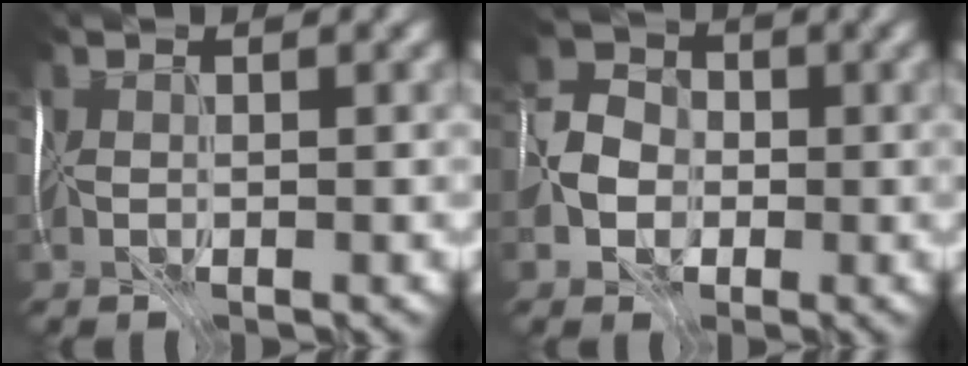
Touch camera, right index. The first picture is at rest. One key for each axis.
{"total": 2.8, "fx": -0.9, "fy": 2.5, "fz": 0.8, "tx": -0.010, "ty": 0.009, "tz": -0.023}